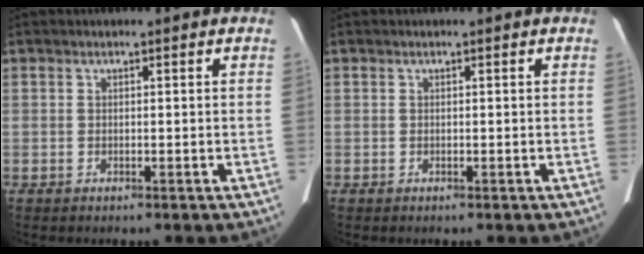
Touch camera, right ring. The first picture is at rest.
{"total": 0.0}